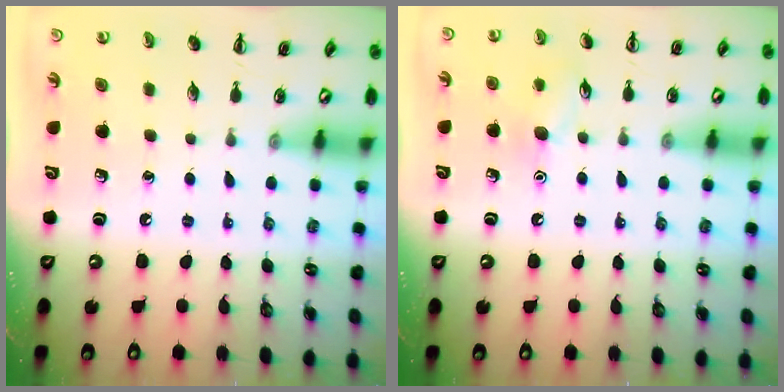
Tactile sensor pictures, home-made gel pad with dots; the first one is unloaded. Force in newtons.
{"total": 7.6, "press": 7.5, "slide": 1.5}